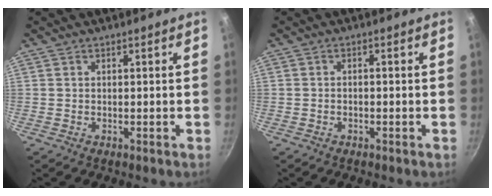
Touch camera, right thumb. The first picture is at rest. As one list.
[{"total": 0.9, "force": [-0.6, 0.4, 0.6], "torque": [-0.015, 0.010, -0.011]}]